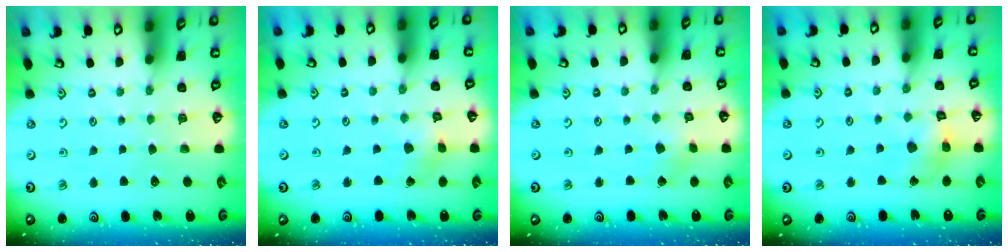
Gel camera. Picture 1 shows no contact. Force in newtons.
{"total": 2.2, "press": 2.2, "slide": 0.2}
{"total": 2.9, "press": 2.9, "slide": 0.2}
{"total": 7.6, "press": 7.5, "slide": 0.7}